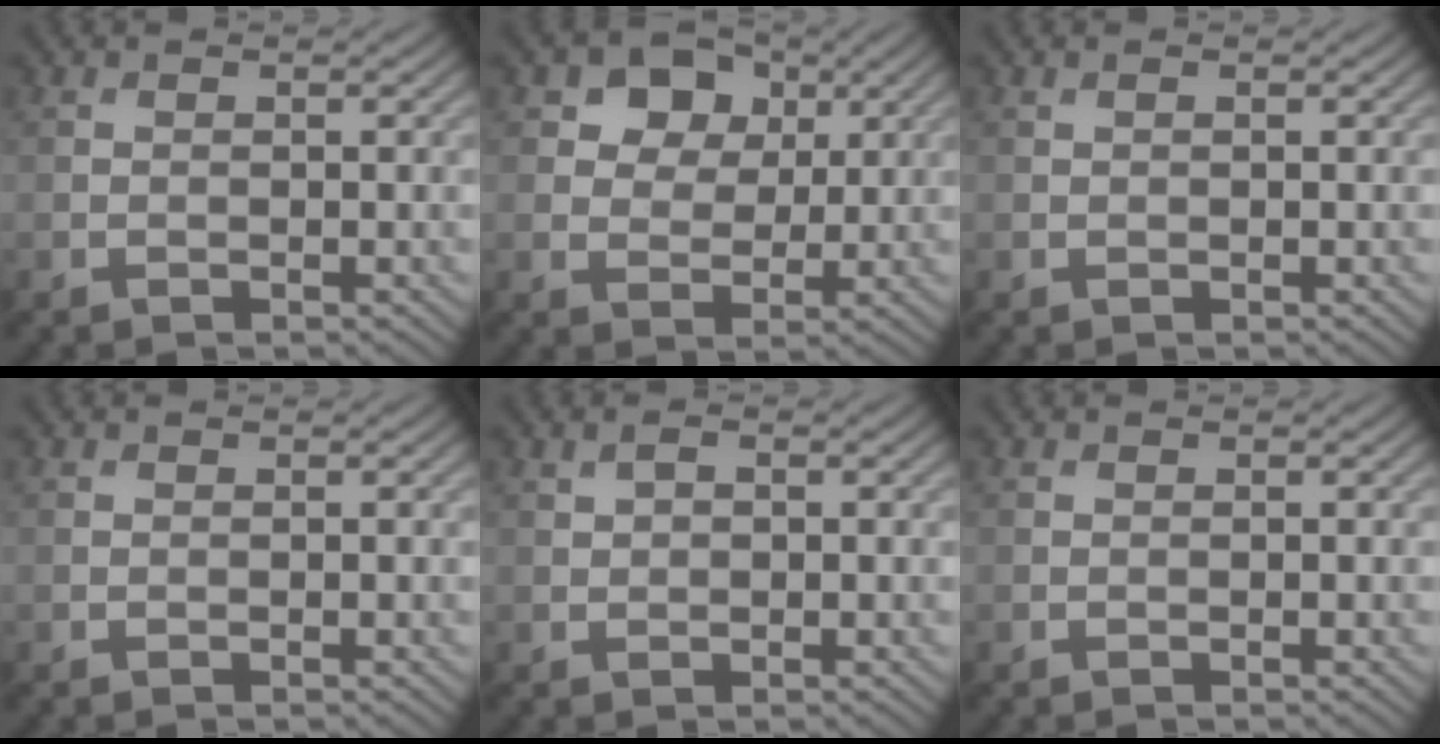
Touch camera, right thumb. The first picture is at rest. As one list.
[{"total": 6.8, "force": [3.2, 5.0, 3.2], "torque": [-0.073, -0.004, 0.048]}, {"total": 0.0}, {"total": 0.0}, {"total": 1.5, "force": [0.6, 0.9, 1.0], "torque": [-0.021, 0.002, 0.011]}, {"total": 0.0}]